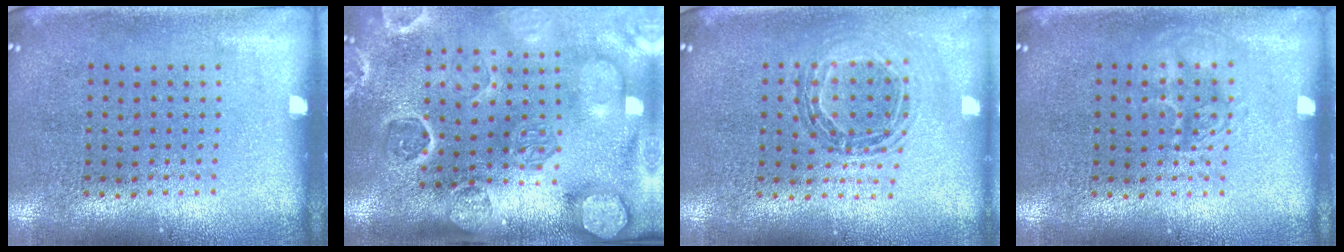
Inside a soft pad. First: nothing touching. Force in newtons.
{"total": 4.4, "press": 3.5, "slide": 2.6}
{"total": 0.8, "press": 0.8, "slide": 0.1}
{"total": 1.7, "press": 1.6, "slide": 0.3}